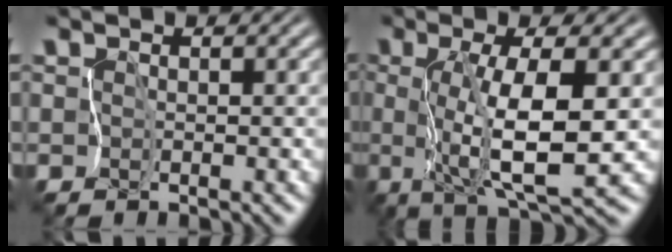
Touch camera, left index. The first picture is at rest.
{"total": 6.5, "force": [0.1, 0.9, 6.4], "torque": [-0.111, -0.007, 0.006]}